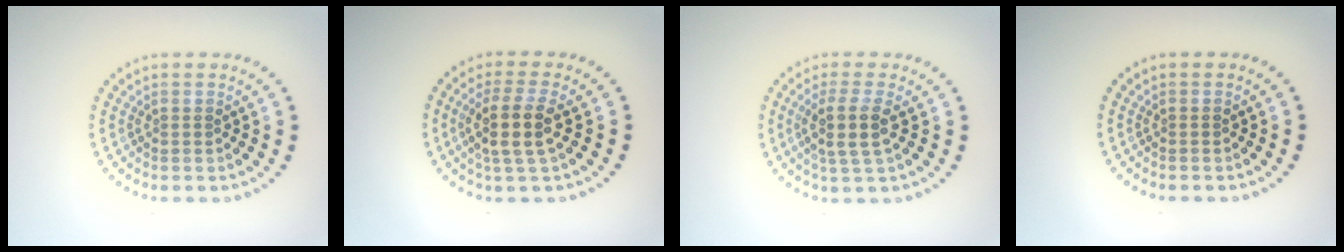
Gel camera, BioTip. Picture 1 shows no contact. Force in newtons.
{"total": 3.5, "press": 3.0, "slide": 1.7}
{"total": 3.0, "press": 2.5, "slide": 1.6}
{"total": 0.0}